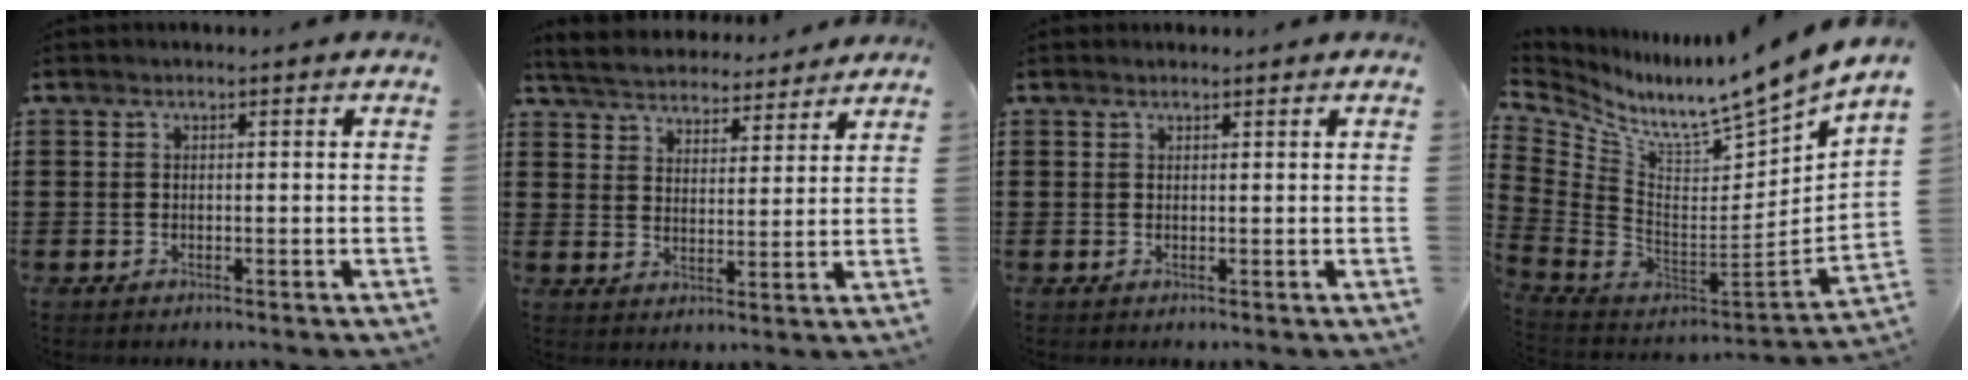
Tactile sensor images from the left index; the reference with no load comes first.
{"total": 4.9, "force": [4.8, 0.6, 0.2], "torque": [-0.029, -0.028, 0.083]}
{"total": 0.5, "force": [0.5, 0.2, 0.1], "torque": [-0.003, 0.001, 0.010]}
{"total": 8.6, "force": [7.1, -0.3, 4.9], "torque": [-0.102, -0.079, 0.103]}